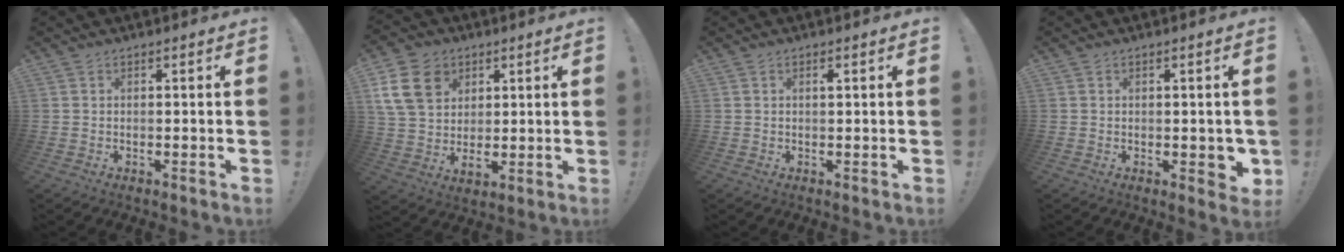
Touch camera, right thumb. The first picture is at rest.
{"total": 15.3, "force": [5.8, 11.9, 7.7], "torque": [-0.127, -0.027, 0.115]}
{"total": 0.6, "force": [0.2, 0.0, 0.5], "torque": [0.005, -0.006, -0.001]}
{"total": 3.5, "force": [-0.3, 2.1, 2.8], "torque": [-0.022, 0.002, -0.003]}